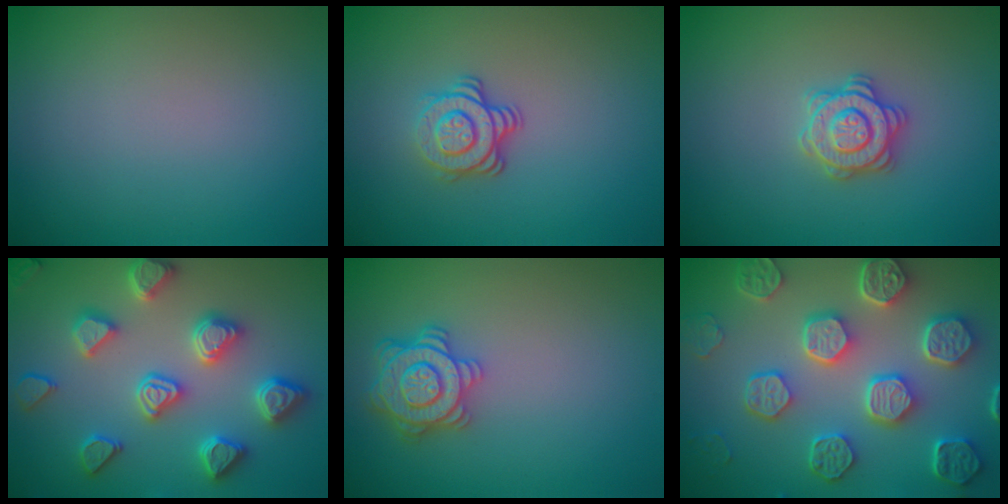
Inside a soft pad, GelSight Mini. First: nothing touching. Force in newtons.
{"total": 3.4, "press": 2.5, "slide": 2.3}
{"total": 2.9, "press": 2.8, "slide": 0.6}
{"total": 5.4, "press": 5.3, "slide": 1.2}
{"total": 4.1, "press": 3.7, "slide": 1.6}
{"total": 8.4, "press": 6.5, "slide": 5.4}